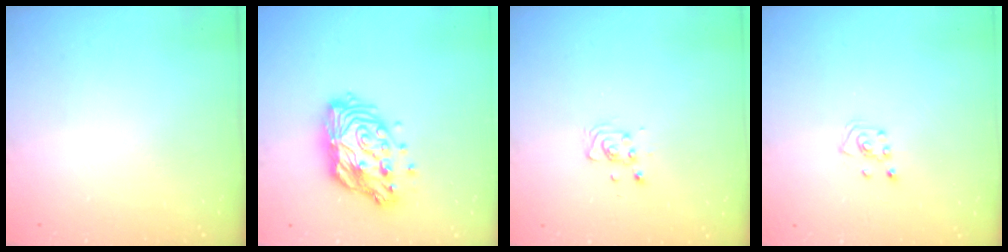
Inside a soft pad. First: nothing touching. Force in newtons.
{"total": 15.4, "press": 15.4, "slide": 1.4}
{"total": 4.7, "press": 4.6, "slide": 1.1}
{"total": 3.8, "press": 3.8, "slide": 0.4}